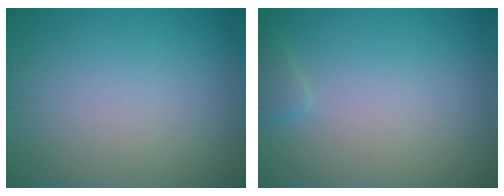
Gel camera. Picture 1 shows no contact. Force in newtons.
{"total": 0.9, "press": 0.9, "slide": 0.1}